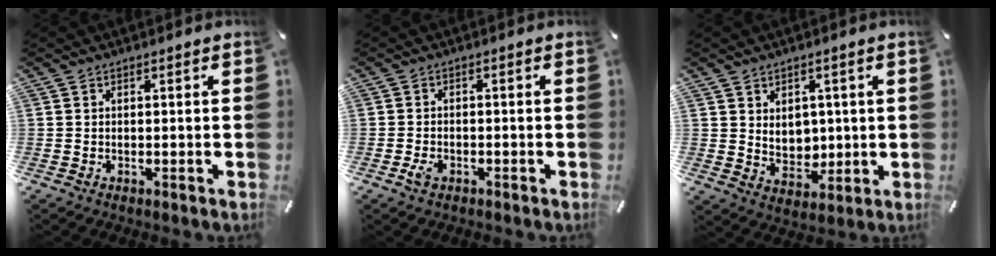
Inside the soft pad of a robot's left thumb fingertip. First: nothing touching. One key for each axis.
{"total": 2.3, "fx": -1.3, "fy": 1.4, "fz": 1.3, "tx": -0.031, "ty": 0.002, "tz": -0.024}
{"total": 6.1, "fx": 2.0, "fy": 5.3, "fz": 2.3, "tx": -0.027, "ty": -0.017, "tz": 0.036}